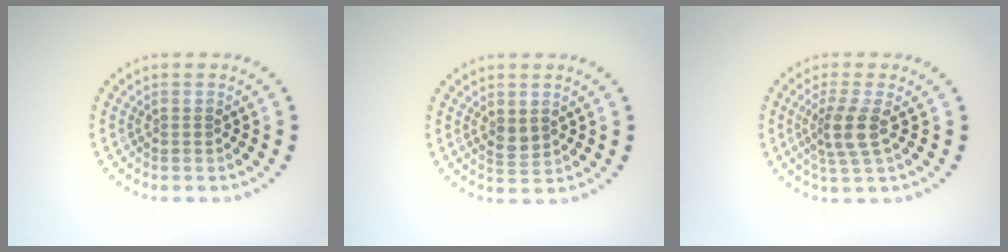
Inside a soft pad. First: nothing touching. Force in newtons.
{"total": 1.5, "press": 1.4, "slide": 0.5}
{"total": 2.9, "press": 2.3, "slide": 1.7}